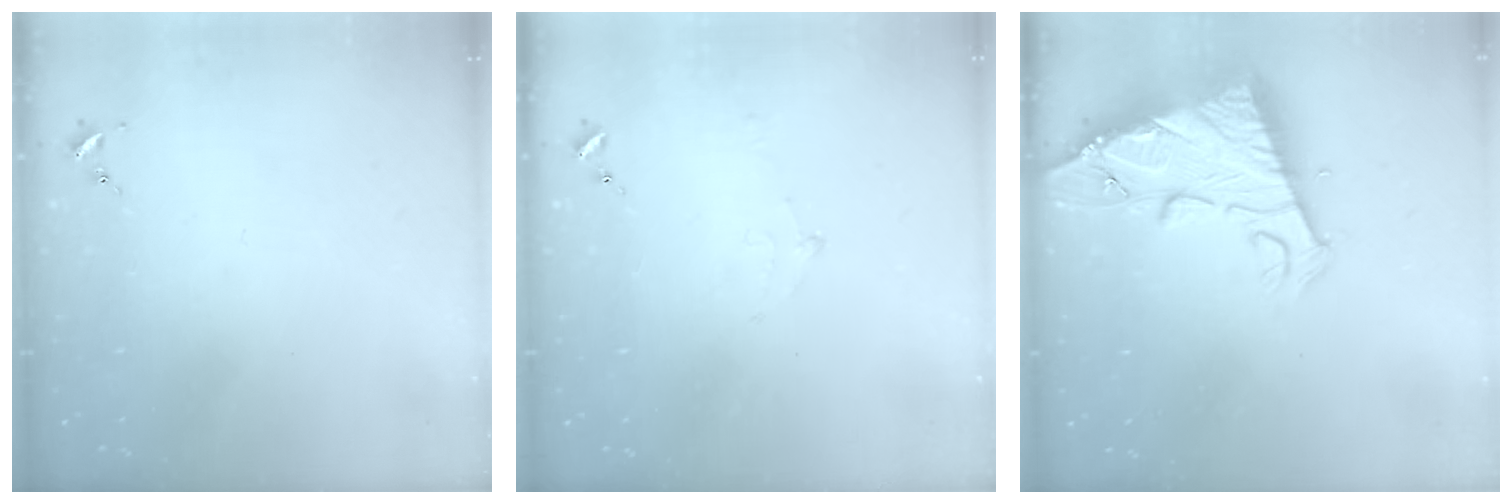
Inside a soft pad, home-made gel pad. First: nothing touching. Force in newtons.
{"total": 6.7, "press": 6.7, "slide": 0.7}
{"total": 15.0, "press": 14.9, "slide": 1.4}